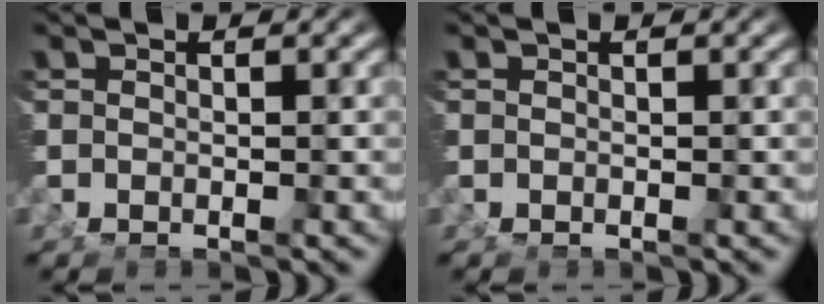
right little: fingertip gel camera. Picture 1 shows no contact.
{"total": 0.0}